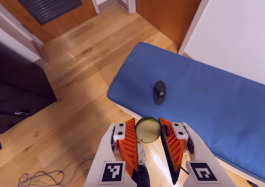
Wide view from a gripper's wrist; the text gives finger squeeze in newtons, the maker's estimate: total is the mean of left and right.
{"total": 9.4, "left": 9.6, "right": 9.2}